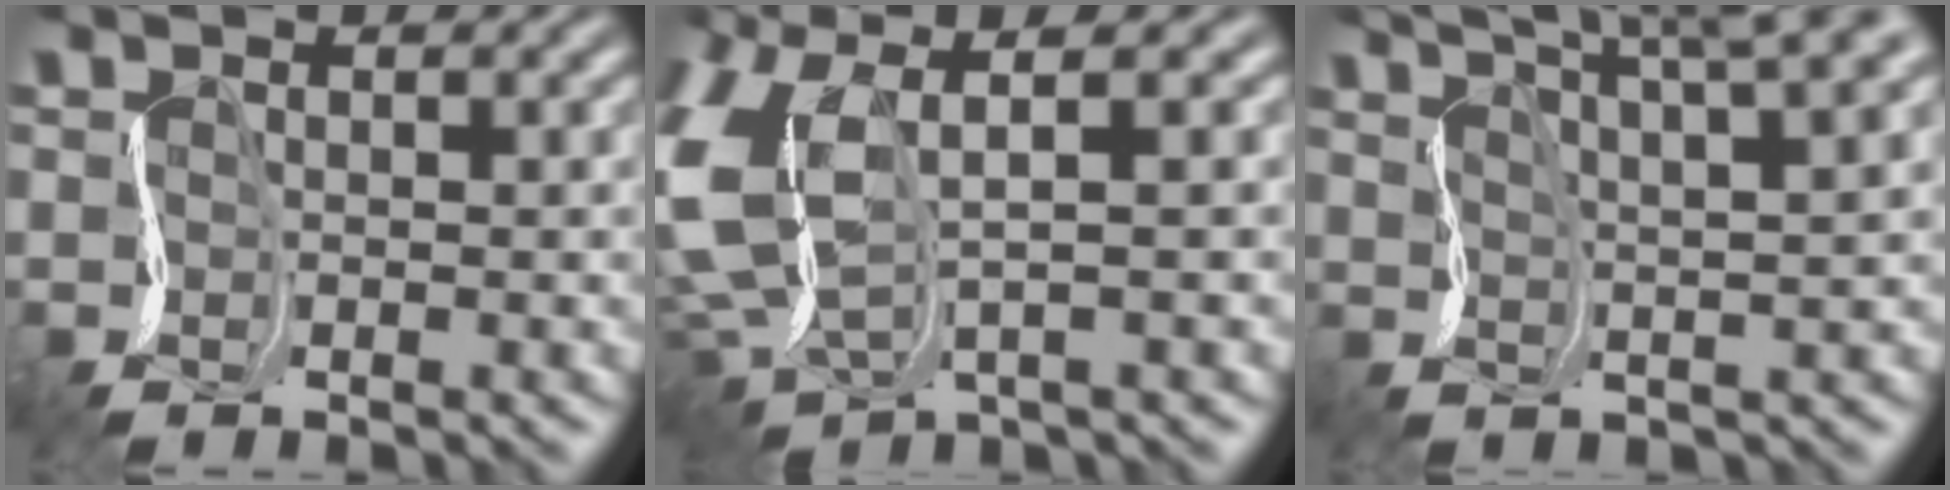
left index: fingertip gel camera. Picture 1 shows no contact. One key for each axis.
{"total": 5.7, "fx": 2.1, "fy": 2.4, "fz": 4.7, "tx": -0.144, "ty": 0.005, "tz": 0.037}
{"total": 7.7, "fx": 5.8, "fy": 1.0, "fz": 5.1, "tx": -0.063, "ty": 0.042, "tz": 0.059}